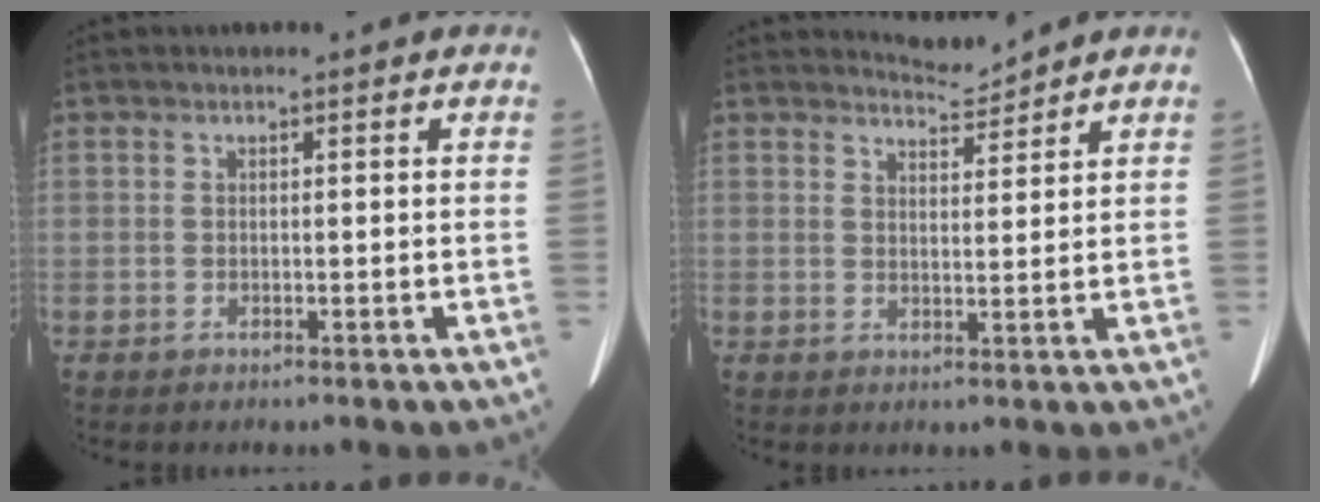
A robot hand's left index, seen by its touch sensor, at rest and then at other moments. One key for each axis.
{"total": 2.9, "fx": 2.7, "fy": -0.6, "fz": -0.6, "tx": 0.001, "ty": -0.010, "tz": 0.053}